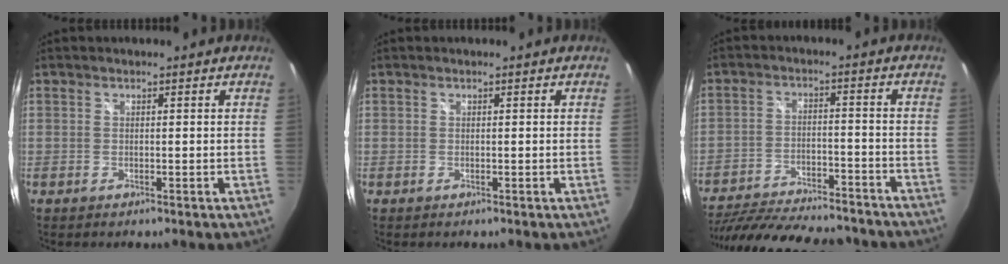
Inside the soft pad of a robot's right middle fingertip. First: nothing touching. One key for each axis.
{"total": 0.0}
{"total": 26.0, "fx": -22.3, "fy": 6.8, "fz": 11.4, "tx": -0.224, "ty": -0.025, "tz": -0.311}